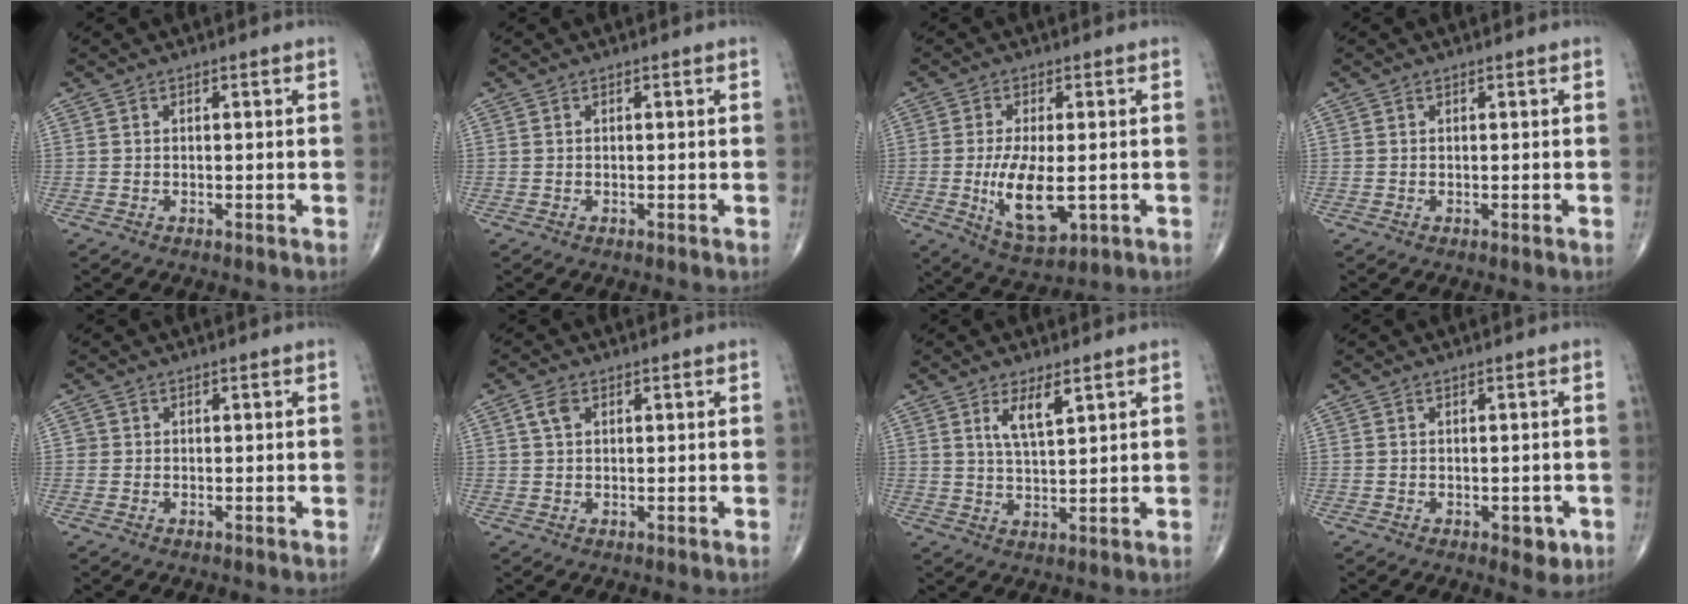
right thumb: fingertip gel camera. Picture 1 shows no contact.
{"total": 0.0}
{"total": 10.9, "force": [-1.7, 4.8, 9.6], "torque": [-0.169, -0.019, -0.019]}
{"total": 0.0}
{"total": 0.6, "force": [0.0, 0.6, 0.0], "torque": [0.004, 0.003, 0.000]}
{"total": 2.6, "force": [1.0, 1.7, 1.8], "torque": [-0.032, 0.005, 0.019]}
{"total": 5.2, "force": [2.7, 1.5, 4.2], "torque": [-0.077, -0.019, 0.055]}
{"total": 3.4, "force": [-1.3, 1.8, 2.5], "torque": [-0.013, 0.001, -0.010]}